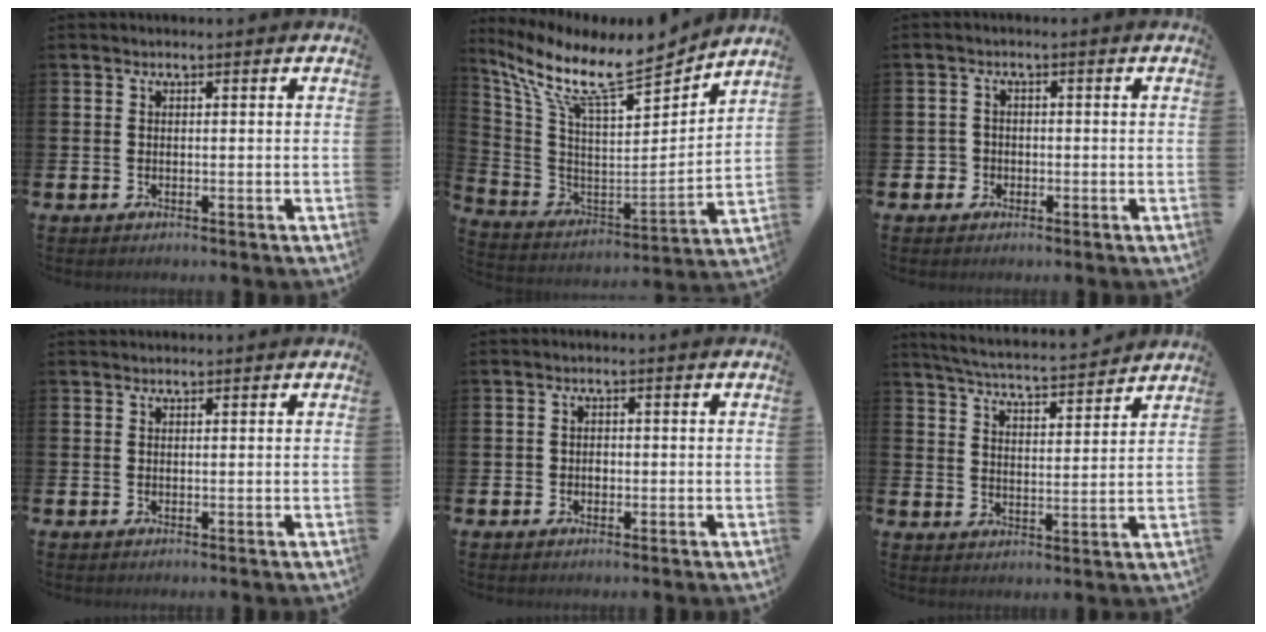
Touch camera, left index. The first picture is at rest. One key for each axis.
{"total": 12.2, "fx": 10.0, "fy": 2.7, "fz": 6.5, "tx": -0.161, "ty": -0.075, "tz": 0.167}
{"total": 1.9, "fx": -0.9, "fy": 1.7, "fz": -0.1, "tx": -0.005, "ty": 0.004, "tz": -0.023}
{"total": 0.7, "fx": 0.7, "fy": 0.1, "fz": 0.0, "tx": 0.009, "ty": -0.003, "tz": 0.011}
{"total": 0.9, "fx": -0.2, "fy": 0.9, "fz": 0.2, "tx": 0.003, "ty": 0.002, "tz": -0.007}
{"total": 5.2, "fx": 5.2, "fy": 0.0, "fz": 0.9, "tx": -0.042, "ty": -0.039, "tz": 0.087}